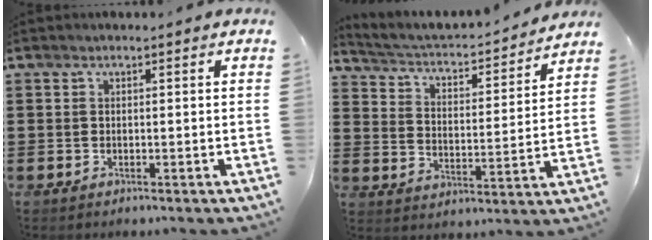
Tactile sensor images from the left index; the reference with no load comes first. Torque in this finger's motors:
{"motor_torque": [-0.43, 0.41, 0.16, 0.11]}